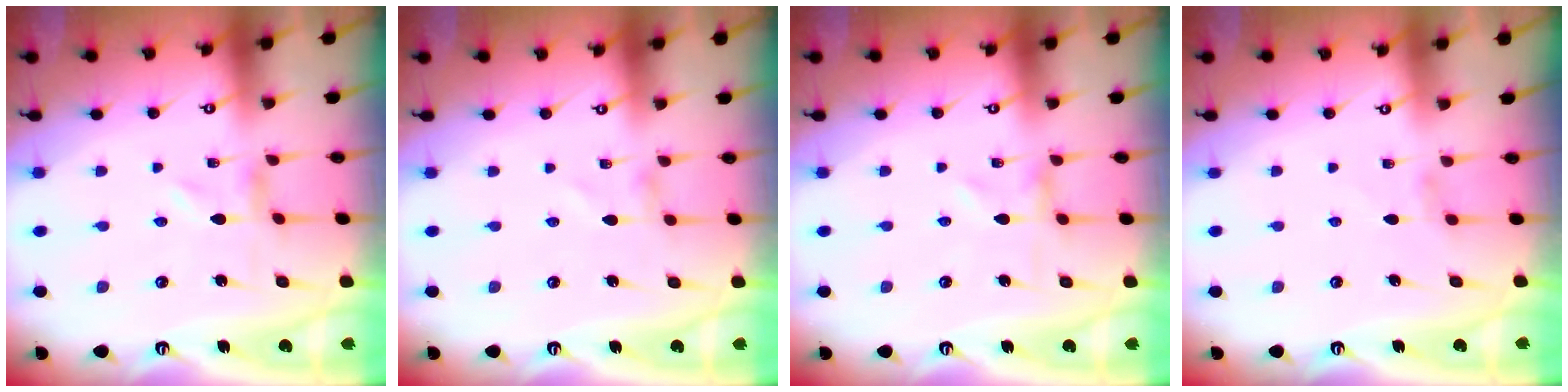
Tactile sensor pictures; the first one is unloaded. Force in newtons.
{"total": 1.1, "press": 1.1, "slide": 0.0}
{"total": 0.0}
{"total": 1.8, "press": 1.8, "slide": 0.3}